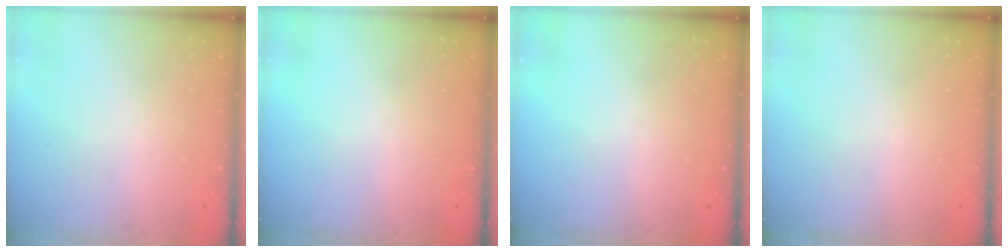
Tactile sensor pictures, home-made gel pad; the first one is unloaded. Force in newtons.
{"total": 0.0}
{"total": 0.0}
{"total": 0.0}